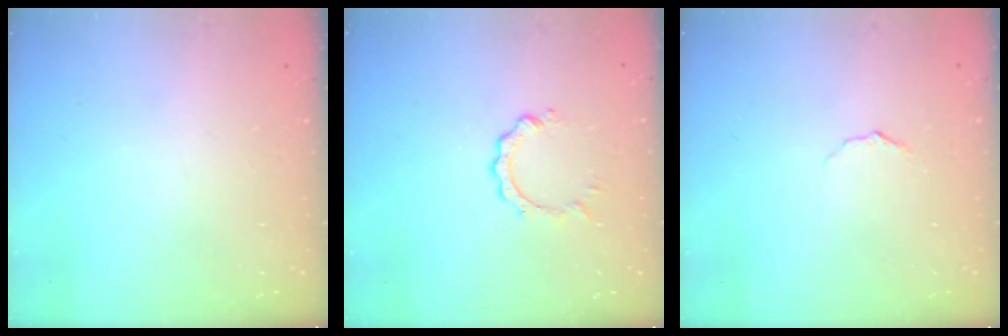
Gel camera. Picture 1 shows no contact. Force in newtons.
{"total": 2.8, "press": 2.8, "slide": 0.4}
{"total": 3.9, "press": 3.9, "slide": 0.4}